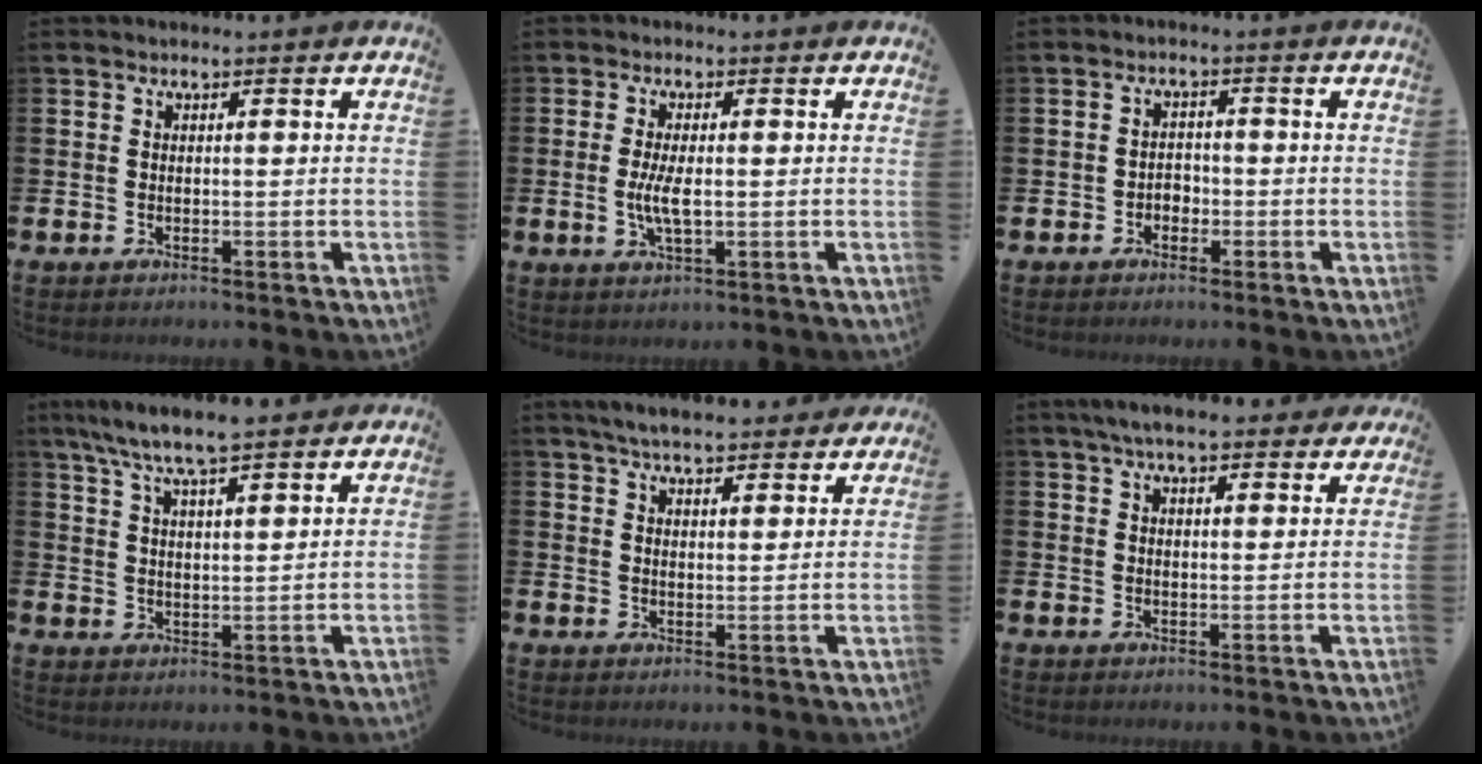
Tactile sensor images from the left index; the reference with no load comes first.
{"total": 3.9, "force": [-0.1, 1.3, 3.6], "torque": [-0.066, -0.002, -0.007]}
{"total": 1.9, "force": [-1.2, 1.4, 0.5], "torque": [-0.006, 0.003, -0.029]}
{"total": 7.3, "force": [6.7, 0.6, 2.7], "torque": [-0.079, -0.022, 0.122]}
{"total": 5.7, "force": [5.4, 0.7, 1.5], "torque": [-0.042, -0.023, 0.098]}
{"total": 5.6, "force": [5.1, 1.0, 2.2], "torque": [-0.052, -0.013, 0.093]}